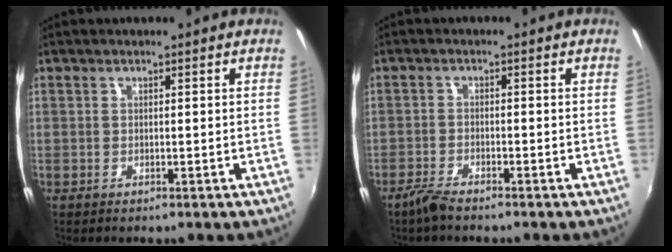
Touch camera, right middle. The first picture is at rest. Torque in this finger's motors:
{"motor_torque": [0.05, -0.05, 0.01, 0.01]}